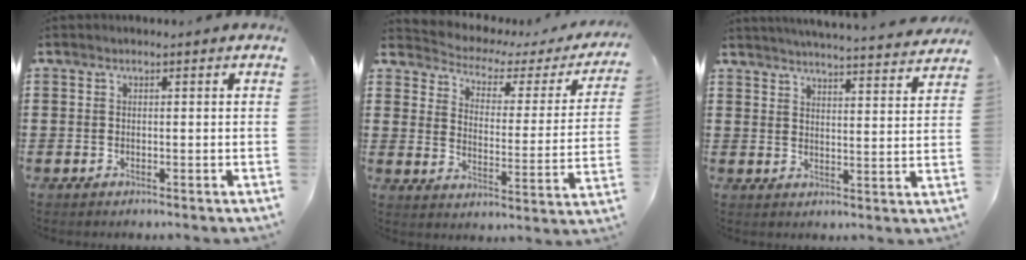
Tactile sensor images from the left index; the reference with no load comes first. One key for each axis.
{"total": 2.7, "fx": 2.1, "fy": 1.3, "fz": 1.0, "tx": -0.040, "ty": -0.019, "tz": 0.026}
{"total": 4.5, "fx": 4.4, "fy": -0.5, "fz": 0.6, "tx": -0.023, "ty": -0.037, "tz": 0.074}